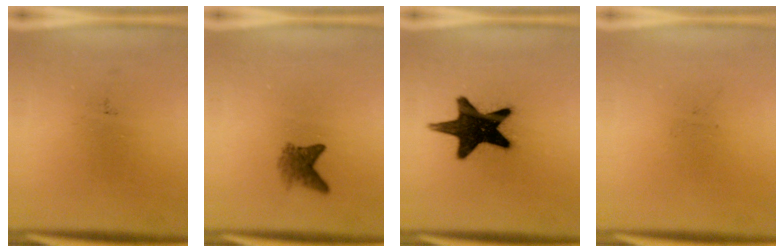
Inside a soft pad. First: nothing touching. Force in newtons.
{"total": 2.7}
{"total": 18.2}
{"total": 0.0}